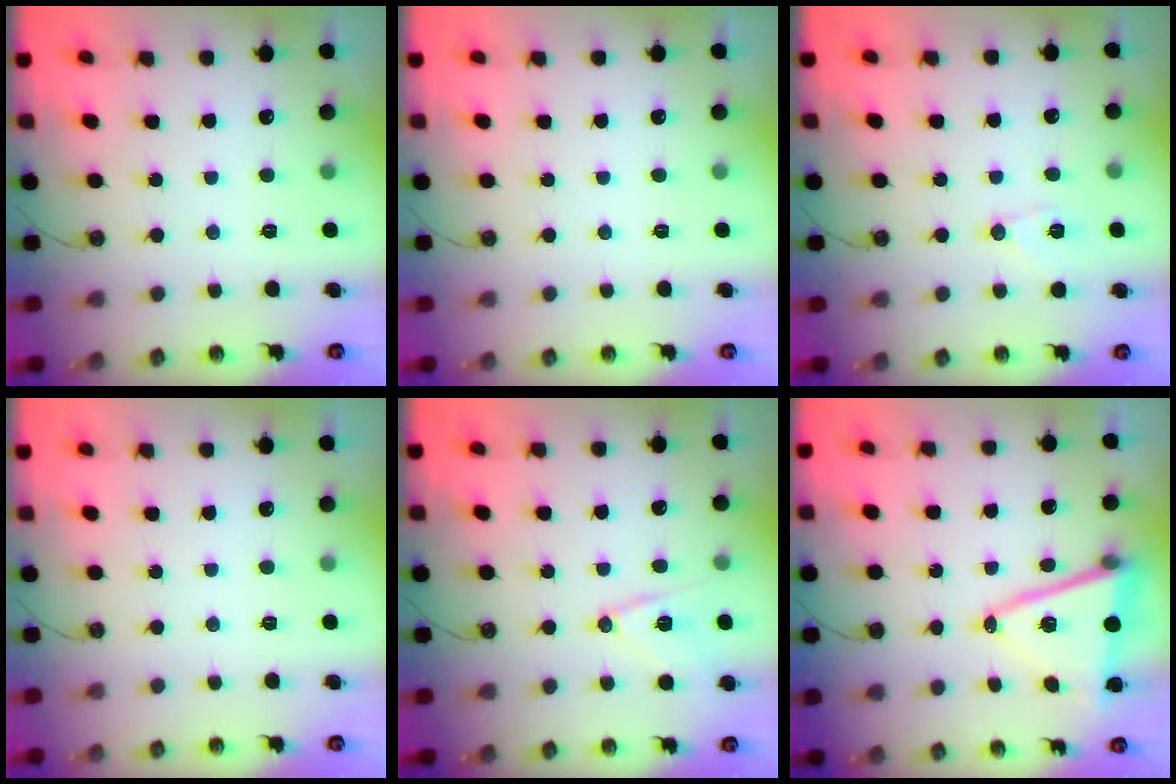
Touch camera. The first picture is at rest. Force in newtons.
{"total": 0.0}
{"total": 7.0, "press": 6.9, "slide": 1.1}
{"total": 0.0}
{"total": 10.6, "press": 10.2, "slide": 2.8}
{"total": 14.3, "press": 13.8, "slide": 3.7}